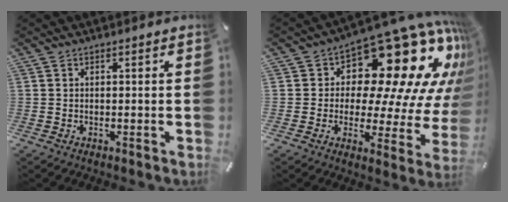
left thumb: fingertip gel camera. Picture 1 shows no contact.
{"total": 23.4, "force": [11.7, 11.4, 16.7], "torque": [-0.216, -0.101, 0.196]}